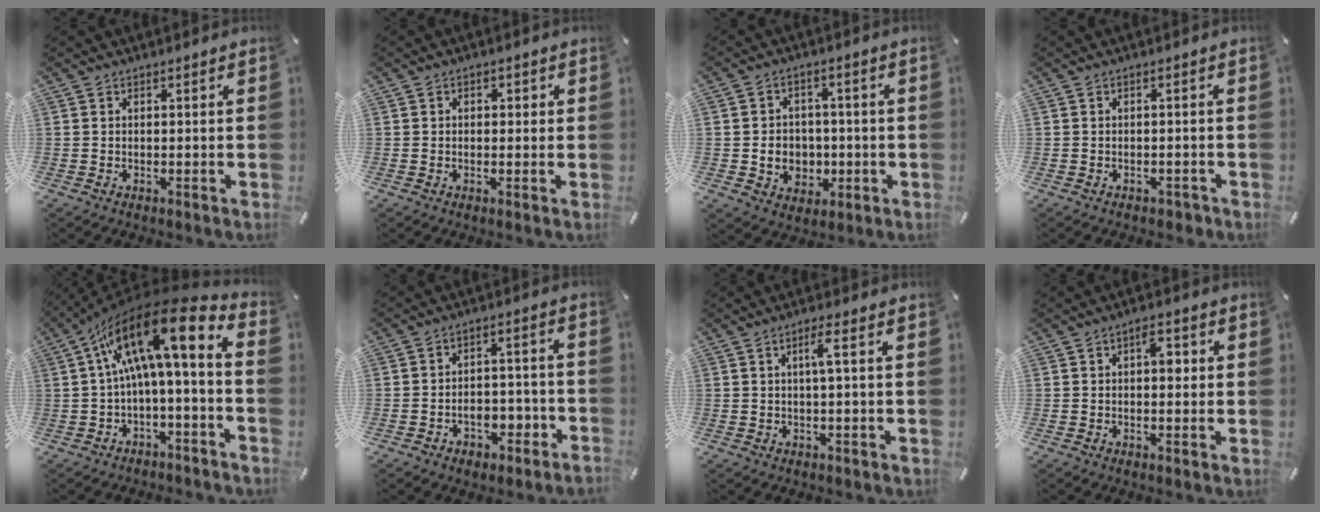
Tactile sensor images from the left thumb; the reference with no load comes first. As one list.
[{"total": 1.2, "force": [-0.2, 1.1, 0.5], "torque": [-0.002, 0.004, -0.009]}, {"total": 7.7, "force": [-1.1, 6.9, 3.2], "torque": [-0.065, 0.011, -0.016]}, {"total": 1.5, "force": [-1.0, 1.0, 0.6], "torque": [-0.010, 0.006, -0.022]}, {"total": 17.1, "force": [3.0, 5.7, 15.8], "torque": [-0.268, -0.021, 0.042]}, {"total": 5.0, "force": [-2.7, 3.9, 1.5], "torque": [-0.017, 0.011, -0.050]}, {"total": 3.7, "force": [0.6, 0.3, 3.7], "torque": [-0.073, 0.004, 0.005]}, {"total": 3.9, "force": [0.6, 2.0, 3.2], "torque": [-0.043, 0.002, 0.002]}]